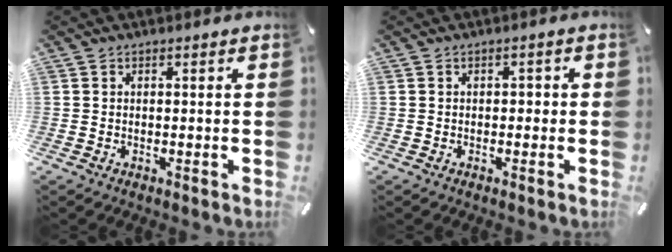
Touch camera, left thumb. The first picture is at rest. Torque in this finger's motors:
{"motor_torque": [0.25, 0.42, -0.01, -0.05, 0.00]}